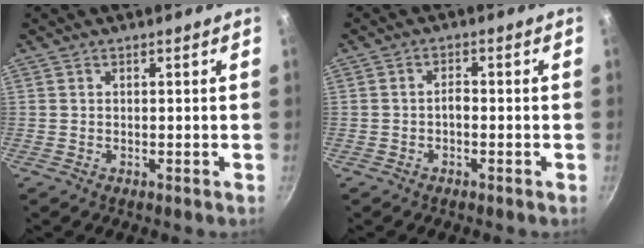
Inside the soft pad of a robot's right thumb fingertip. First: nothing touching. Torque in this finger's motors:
{"motor_torque": [1.01, 0.24, 0.54, 0.04, -0.01]}